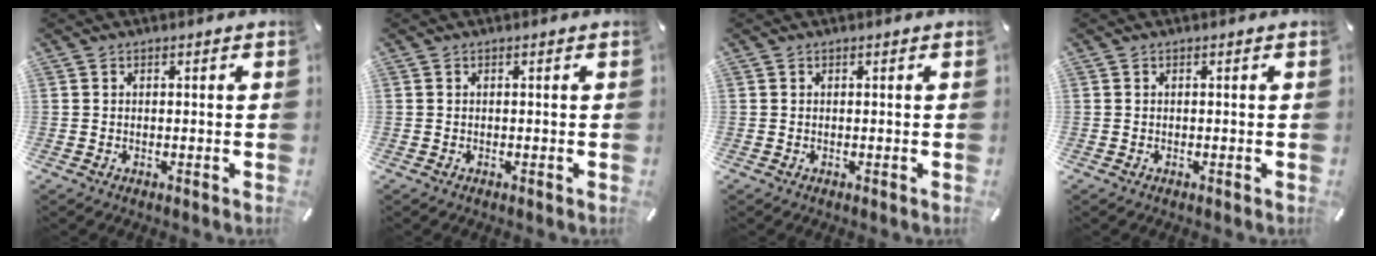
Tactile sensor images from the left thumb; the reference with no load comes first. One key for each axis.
{"total": 0.0}
{"total": 0.0}
{"total": 0.0}